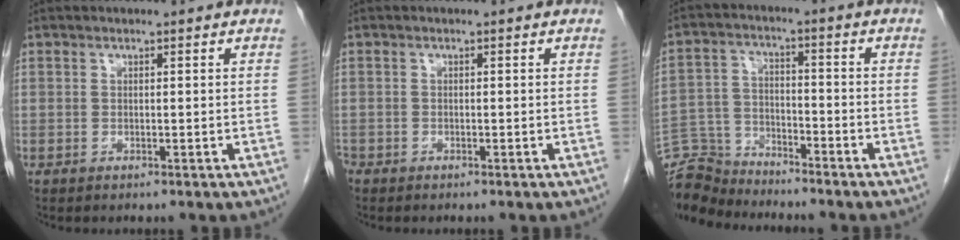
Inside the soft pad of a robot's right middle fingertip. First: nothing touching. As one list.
[{"total": 0.8, "force": [-0.7, 0.4, 0.1], "torque": [-0.006, 0.000, -0.014]}, {"total": 9.1, "force": [-9.0, 1.3, -0.1], "torque": [-0.006, 0.008, -0.174]}]